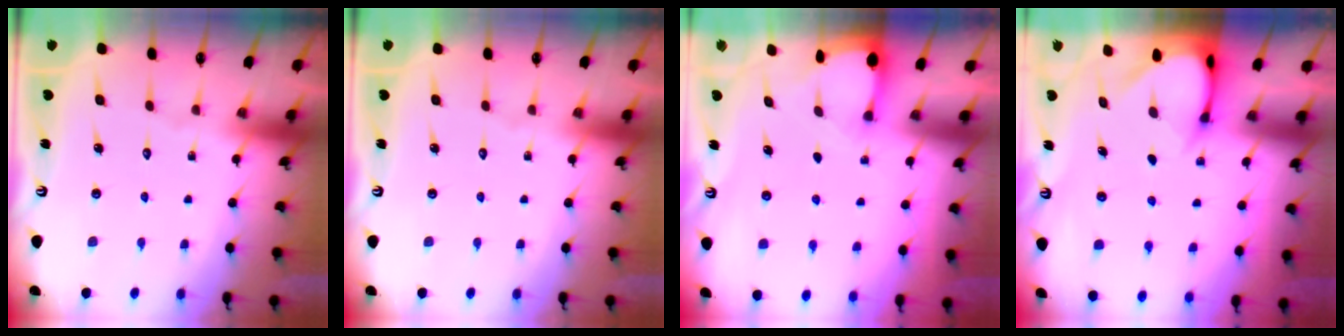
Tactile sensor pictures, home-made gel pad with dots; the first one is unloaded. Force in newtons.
{"total": 0.0}
{"total": 2.0, "press": 2.0, "slide": 0.4}
{"total": 3.5, "press": 3.5, "slide": 0.2}